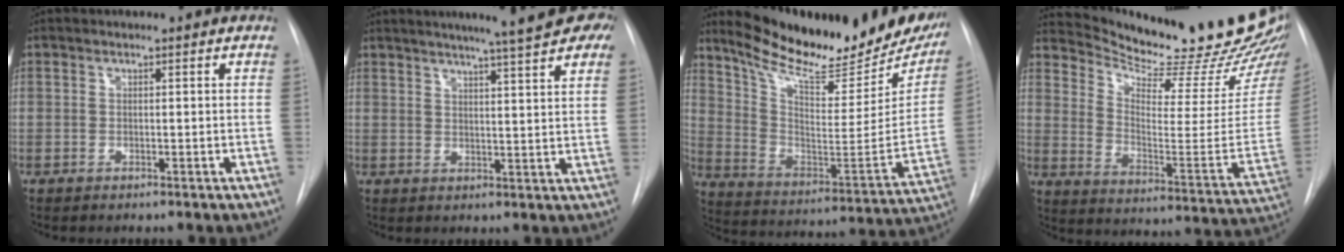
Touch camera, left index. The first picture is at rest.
{"total": 18.3, "force": [14.2, 1.7, 11.3], "torque": [-0.164, 0.013, 0.167]}
{"total": 27.6, "force": [23.2, 5.5, 13.9], "torque": [-0.219, -0.063, 0.326]}
{"total": 28.1, "force": [25.5, 3.6, 11.3], "torque": [-0.172, -0.121, 0.330]}